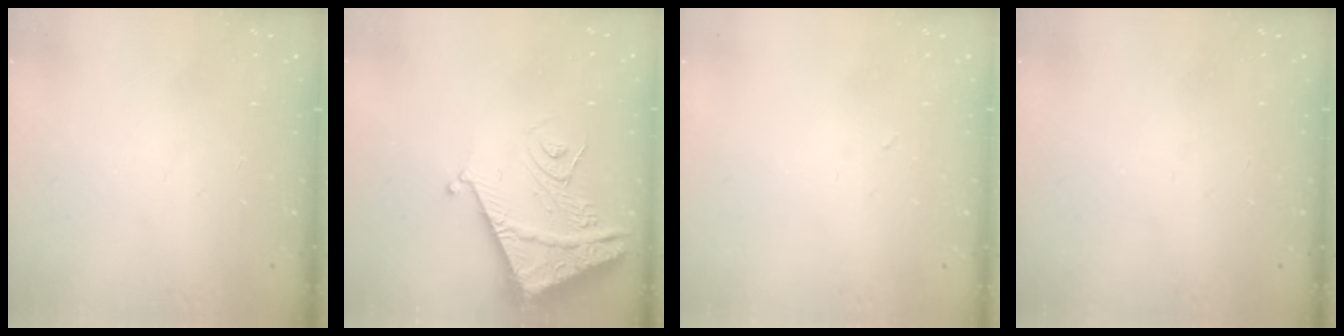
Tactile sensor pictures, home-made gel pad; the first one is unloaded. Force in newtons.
{"total": 10.0, "press": 9.9, "slide": 1.3}
{"total": 2.9, "press": 2.9, "slide": 0.7}
{"total": 0.0}